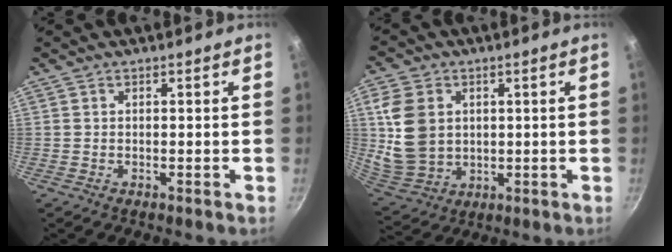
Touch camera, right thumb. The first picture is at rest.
{"total": 12.6, "force": [2.2, 9.9, 7.6], "torque": [-0.132, -0.010, 0.060]}